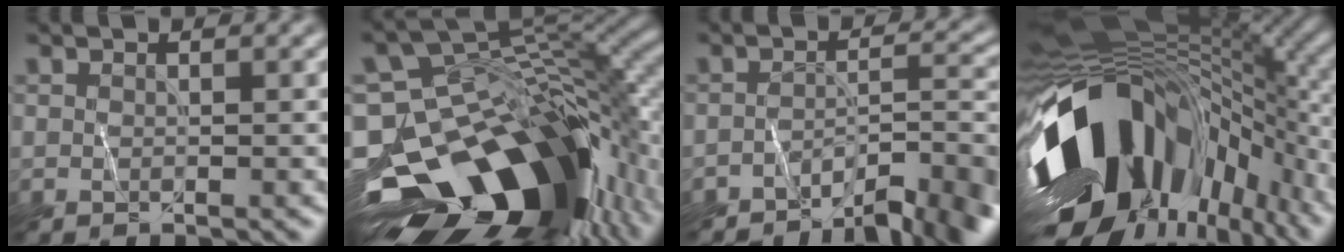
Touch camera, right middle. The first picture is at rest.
{"total": 16.7, "force": [-8.0, 9.7, 11.1], "torque": [-0.193, -0.009, -0.127]}
{"total": 6.8, "force": [-5.4, 1.7, 3.8], "torque": [-0.049, 0.009, -0.083]}
{"total": 17.0, "force": [-5.2, 10.3, 12.5], "torque": [-0.224, -0.019, -0.092]}